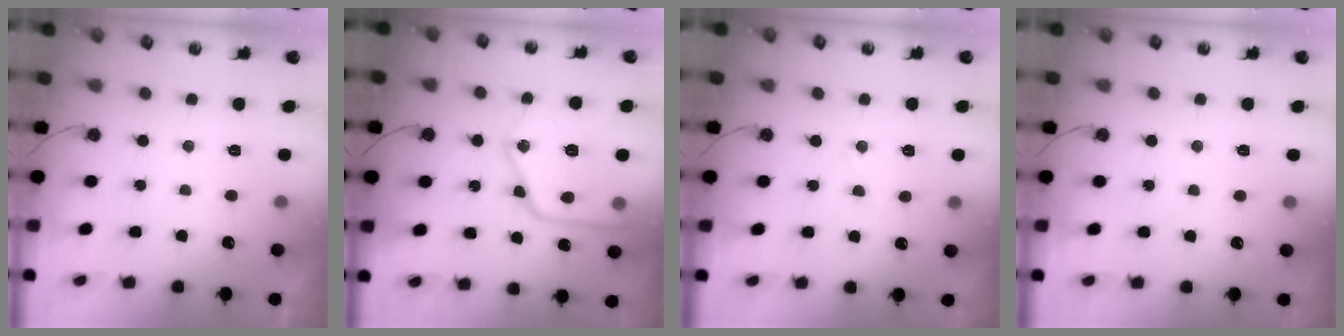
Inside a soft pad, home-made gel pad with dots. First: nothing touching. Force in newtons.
{"total": 21.5, "press": 21.4, "slide": 2.3}
{"total": 4.6, "press": 4.6, "slide": 0.7}
{"total": 2.4, "press": 2.3, "slide": 0.4}